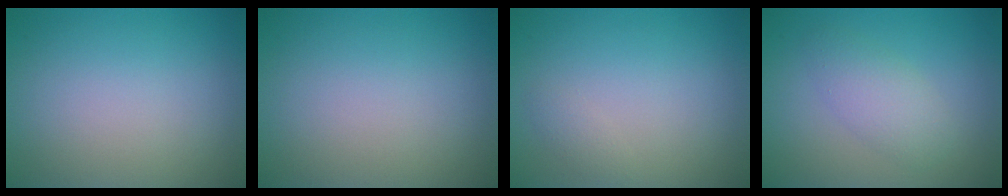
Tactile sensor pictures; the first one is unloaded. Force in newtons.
{"total": 0.0}
{"total": 0.7, "press": 0.7, "slide": 0.0}
{"total": 2.7, "press": 2.7, "slide": 0.1}